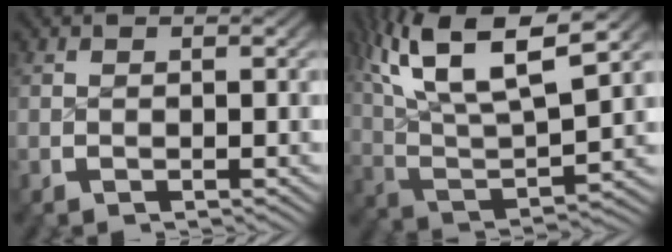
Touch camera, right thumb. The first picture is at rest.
{"total": 13.1, "force": [4.1, 7.7, 9.7], "torque": [-0.202, -0.014, 0.067]}